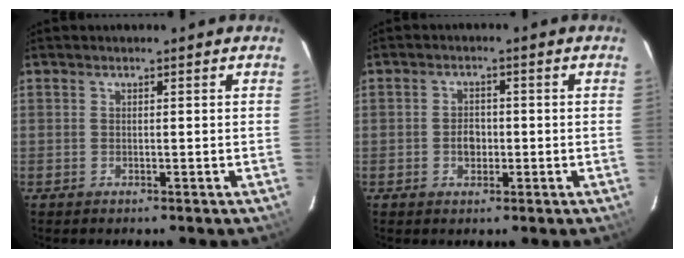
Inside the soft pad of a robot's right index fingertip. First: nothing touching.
{"total": 3.0, "force": [-0.7, 2.4, 1.8], "torque": [-0.031, 0.005, -0.010]}